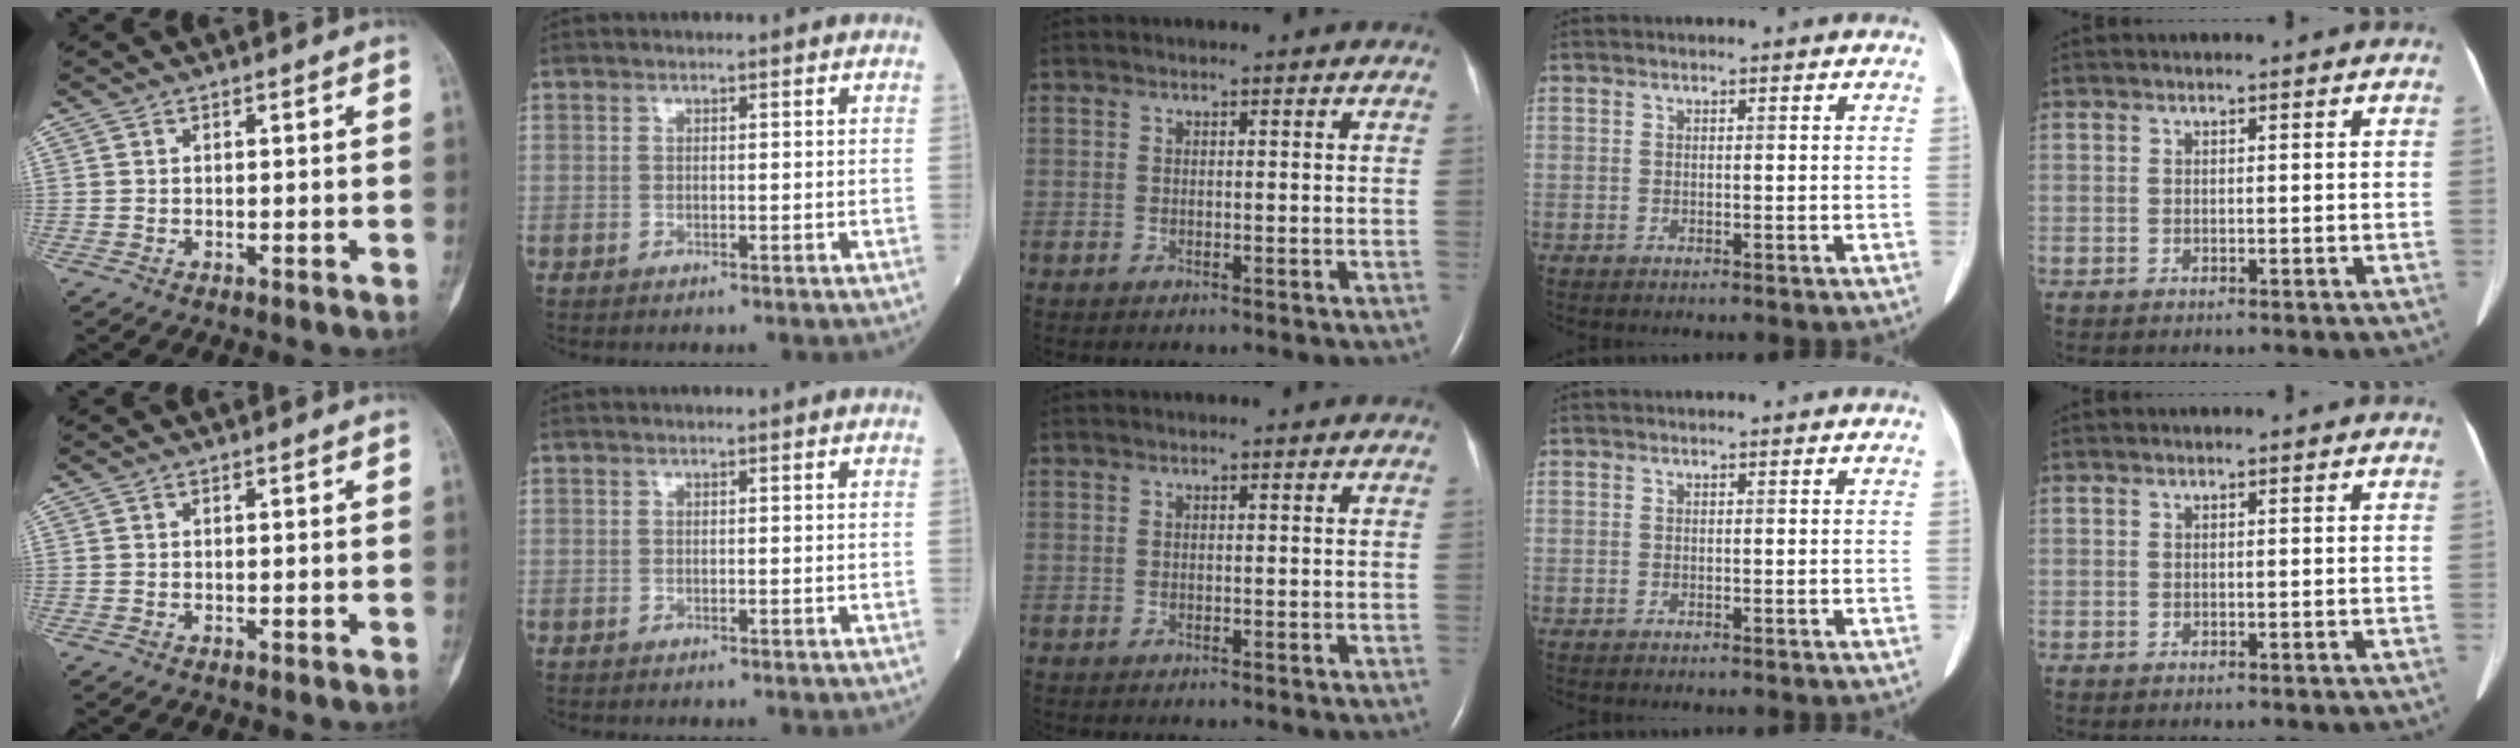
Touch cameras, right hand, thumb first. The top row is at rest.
{}